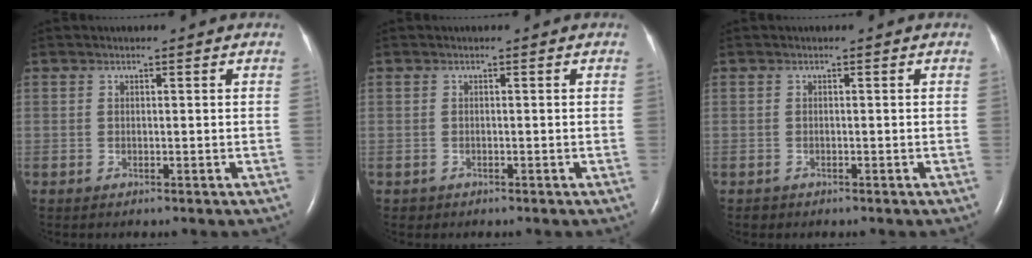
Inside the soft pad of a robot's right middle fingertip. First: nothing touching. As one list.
[{"total": 0.6, "force": [-0.4, 0.4, -0.1], "torque": [-0.005, 0.002, -0.006]}, {"total": 0.6, "force": [-0.5, 0.4, -0.1], "torque": [-0.003, 0.001, -0.009]}]